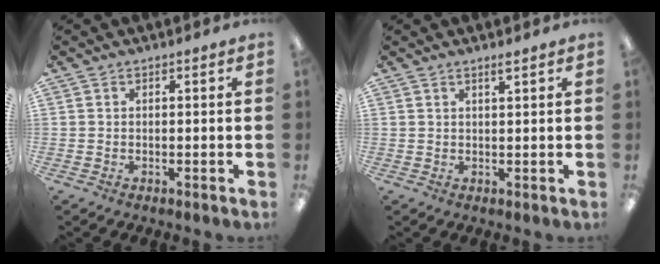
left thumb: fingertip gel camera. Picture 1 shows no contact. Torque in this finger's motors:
{"motor_torque": [-0.34, -0.21, -0.25, 0.22, 0.02]}